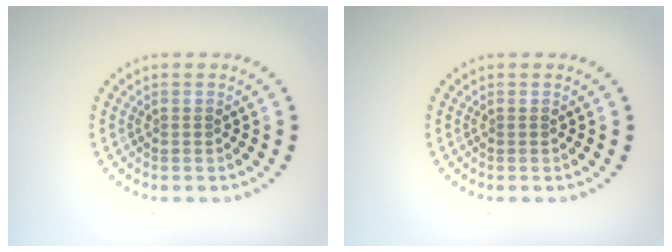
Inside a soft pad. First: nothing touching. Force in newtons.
{"total": 0.0}